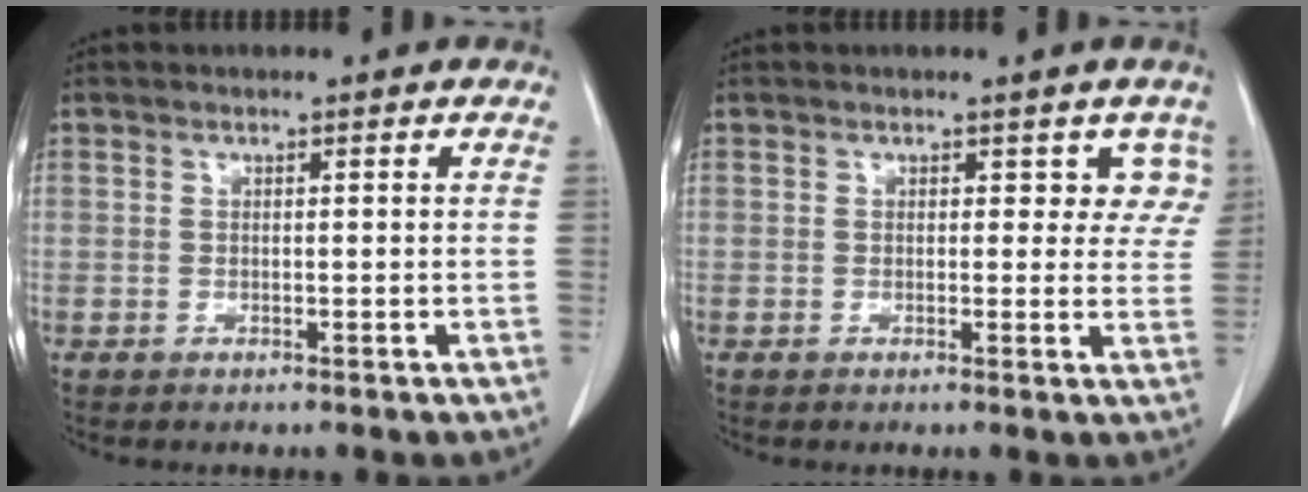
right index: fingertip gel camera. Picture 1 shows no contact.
{"total": 3.6, "force": [1.9, 2.6, 1.7], "torque": [0.013, 0.001, 0.009]}